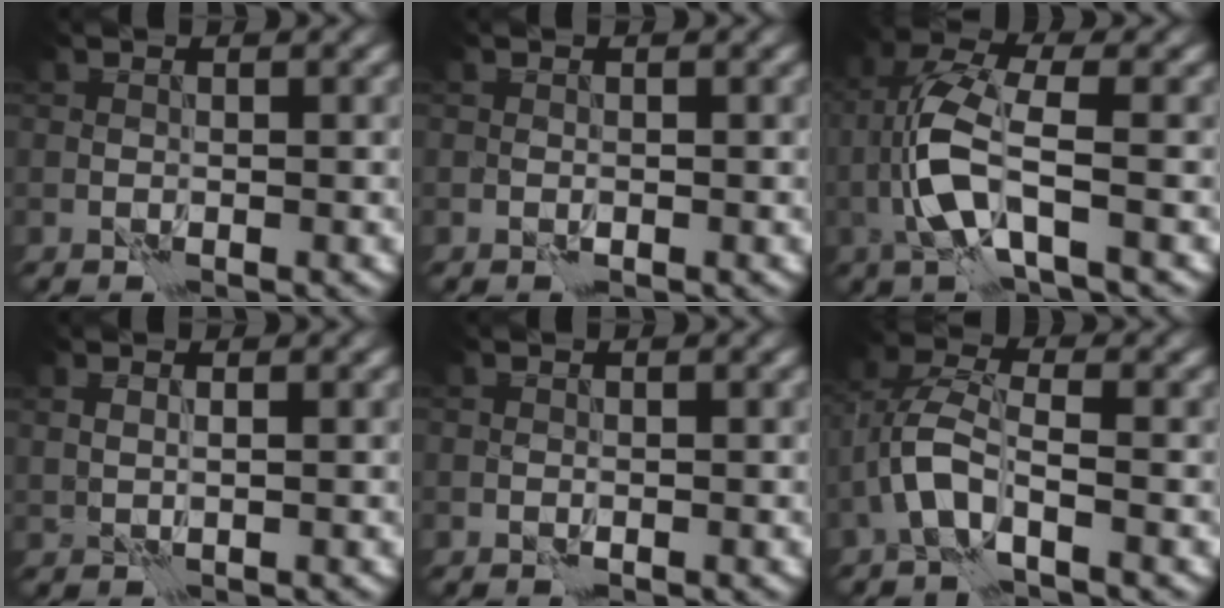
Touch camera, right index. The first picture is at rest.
{"total": 0.0}
{"total": 5.4, "force": [-1.0, 1.5, 5.0], "torque": [-0.115, 0.008, -0.024]}
{"total": 0.9, "force": [0.8, 0.0, 0.4], "torque": [-0.009, -0.009, 0.021]}
{"total": 0.0}
{"total": 4.0, "force": [-1.5, 1.4, 3.4], "torque": [-0.071, 0.007, -0.036]}